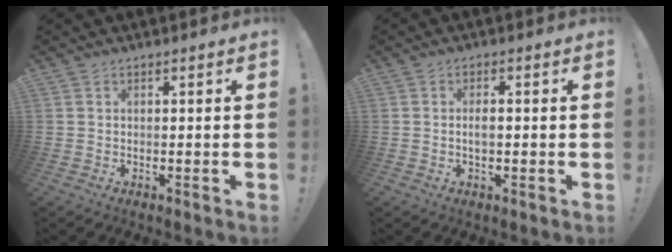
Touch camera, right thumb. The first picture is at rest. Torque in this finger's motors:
{"motor_torque": [-0.22, -0.13, -0.20, 0.26, 0.13]}